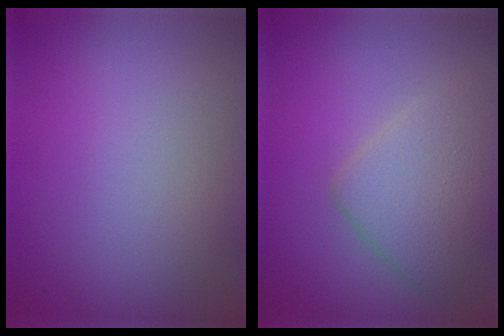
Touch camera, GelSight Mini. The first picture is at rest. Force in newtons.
{"total": 4.8, "press": 4.8, "slide": 0.3}